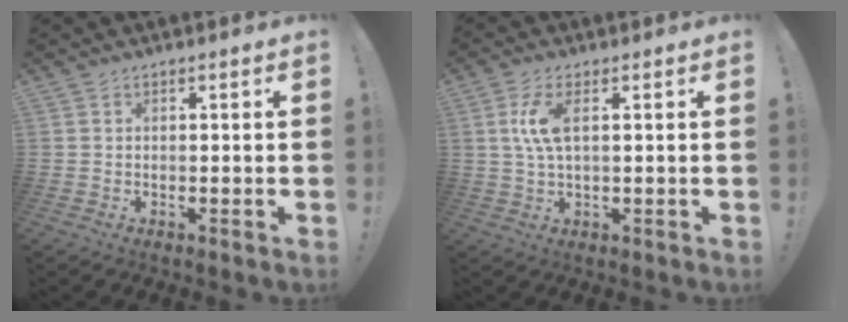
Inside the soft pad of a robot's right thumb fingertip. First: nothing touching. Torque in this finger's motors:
{"motor_torque": [0.19, -0.19, 0.41, -0.36, 0.10]}